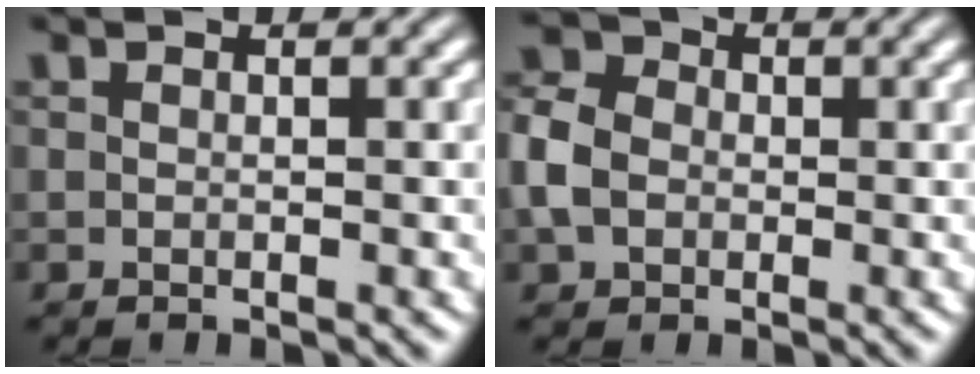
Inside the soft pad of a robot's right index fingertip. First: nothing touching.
{"total": 3.5, "force": [0.2, 2.9, 1.9], "torque": [-0.042, 0.003, 0.001]}